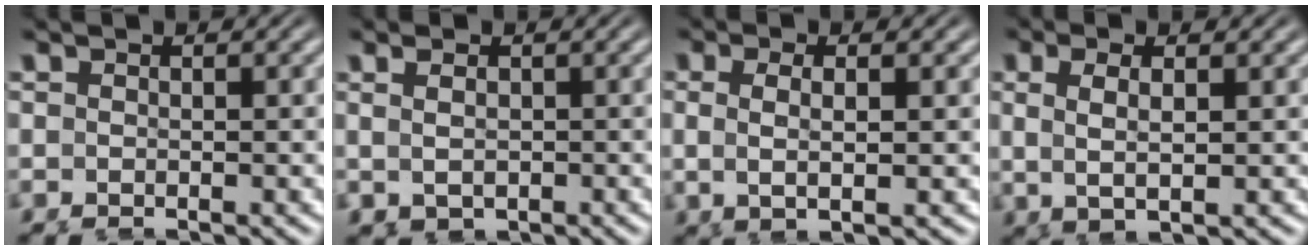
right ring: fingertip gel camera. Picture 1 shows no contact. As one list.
[{"total": 1.9, "force": [0.1, 1.3, 1.3], "torque": [-0.020, -0.008, 0.008]}, {"total": 3.1, "force": [0.0, 1.2, 2.8], "torque": [-0.058, -0.001, 0.000]}, {"total": 3.9, "force": [0.4, 2.1, 3.2], "torque": [-0.068, 0.001, 0.007]}]